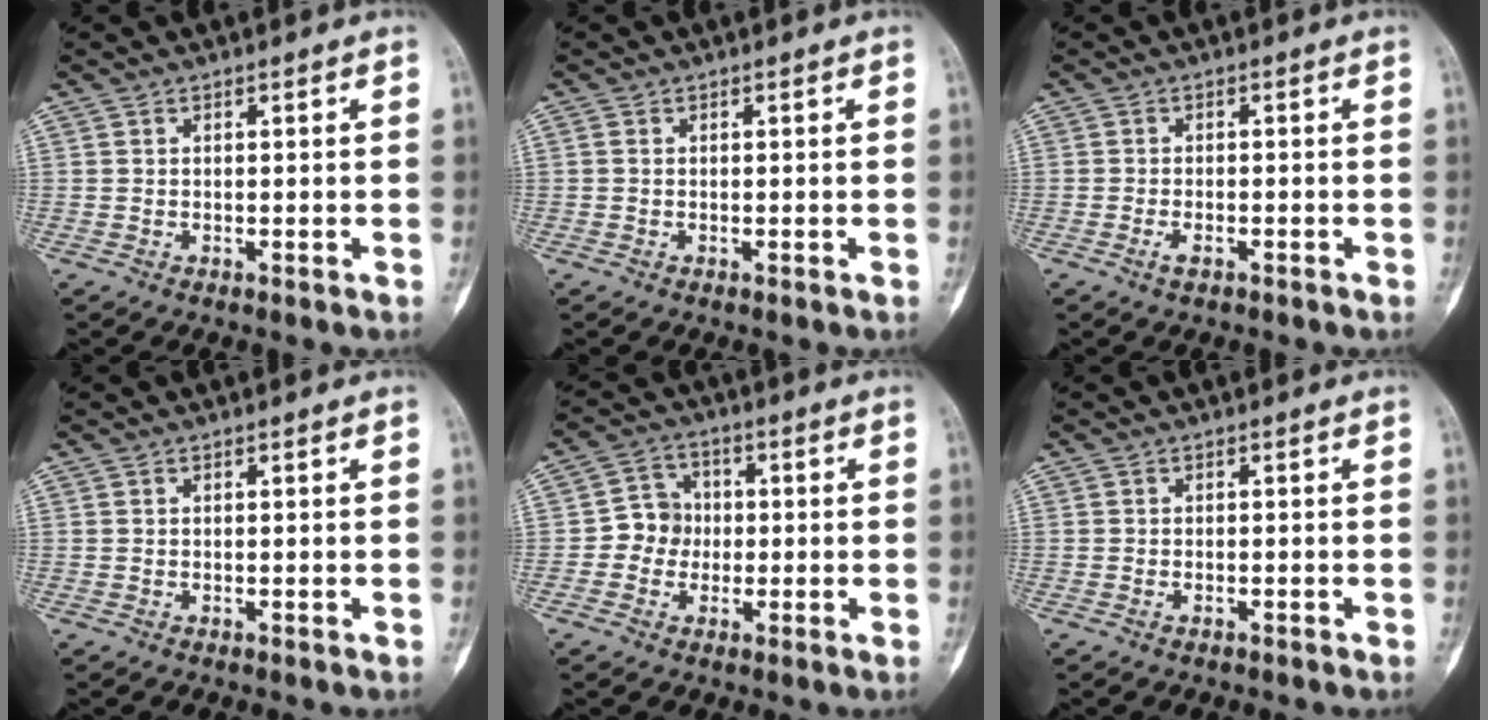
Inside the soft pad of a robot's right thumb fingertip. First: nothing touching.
{"total": 0.0}
{"total": 1.9, "force": [-1.1, 0.7, 1.3], "torque": [-0.032, 0.003, -0.022]}
{"total": 0.0}
{"total": 5.9, "force": [-0.6, 5.6, 2.0], "torque": [0.002, 0.015, -0.023]}
{"total": 0.5, "force": [-0.4, 0.2, 0.3], "torque": [-0.012, 0.005, -0.006]}